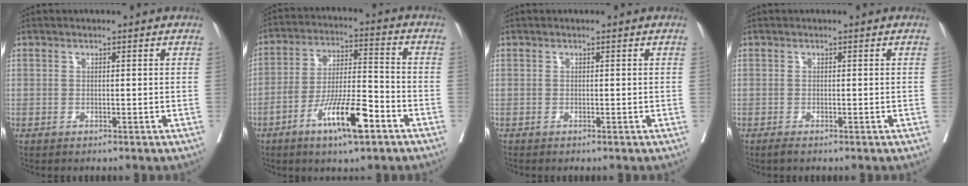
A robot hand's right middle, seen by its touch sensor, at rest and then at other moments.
{"total": 11.4, "force": [-6.1, 1.9, 9.5], "torque": [-0.173, -0.005, -0.108]}
{"total": 0.0}
{"total": 0.6, "force": [-0.5, -0.1, 0.4], "torque": [-0.017, -0.006, -0.010]}